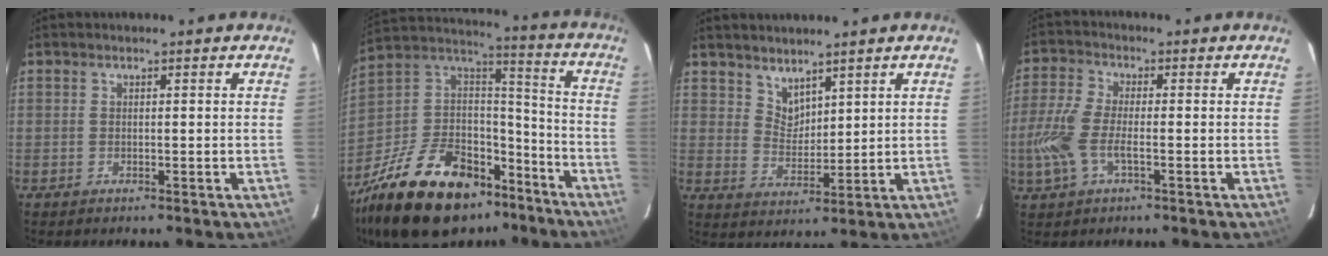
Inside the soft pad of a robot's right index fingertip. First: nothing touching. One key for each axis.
{"total": 30.9, "fx": -20.3, "fy": 15.8, "fz": 17.0, "tx": -0.345, "ty": 0.023, "tz": -0.312}
{"total": 4.9, "fx": 4.1, "fy": 2.4, "fz": 1.2, "tx": -0.013, "ty": 0.001, "tz": 0.081}
{"total": 8.7, "fx": -2.4, "fy": 3.7, "fz": 7.5, "tx": -0.176, "ty": 0.000, "tz": -0.050}